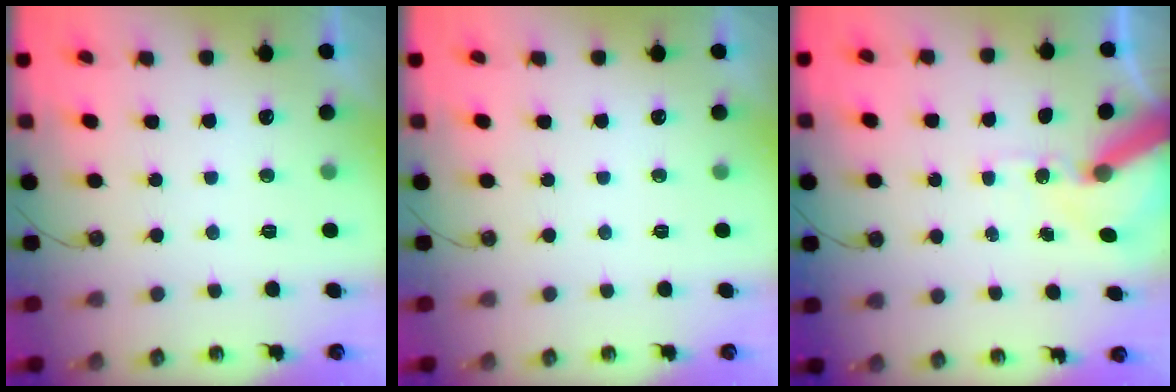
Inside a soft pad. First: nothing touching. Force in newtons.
{"total": 0.0}
{"total": 11.6, "press": 11.4, "slide": 1.7}